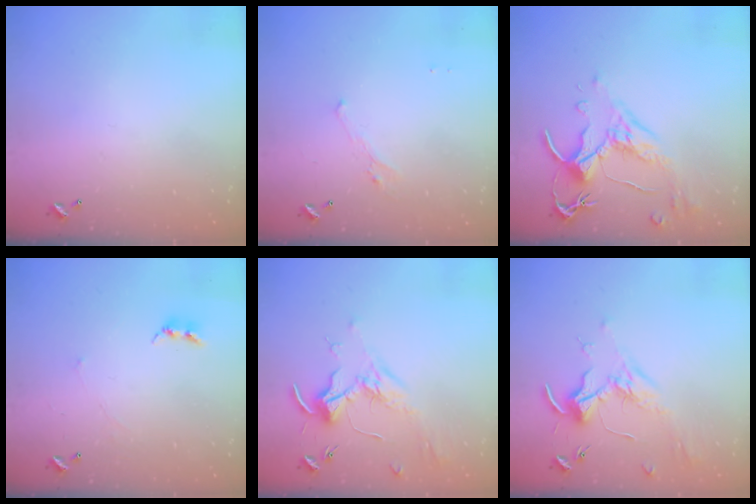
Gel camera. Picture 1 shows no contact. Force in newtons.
{"total": 0.8, "press": 0.4, "slide": 0.7}
{"total": 2.5, "press": 2.1, "slide": 1.3}
{"total": 2.7, "press": 2.7, "slide": 0.3}
{"total": 1.9, "press": 1.7, "slide": 0.8}
{"total": 1.9, "press": 1.7, "slide": 0.8}